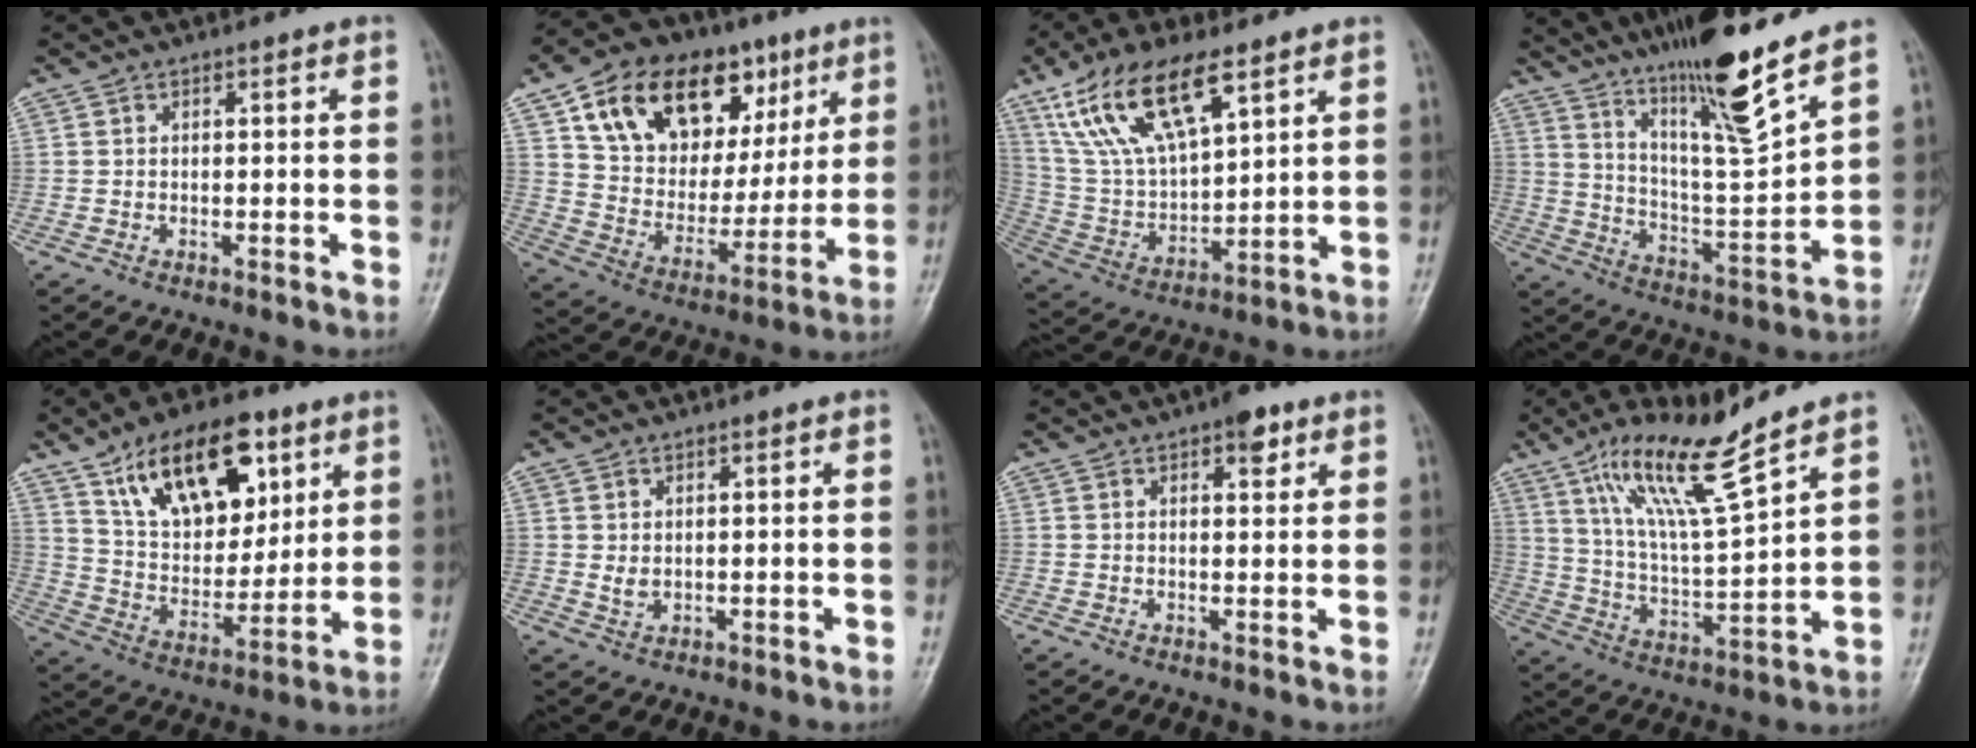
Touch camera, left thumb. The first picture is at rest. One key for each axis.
{"total": 24.8, "fx": 11.5, "fy": 15.6, "fz": 15.6, "tx": -0.214, "ty": -0.007, "tz": 0.195}
{"total": 18.0, "fx": 10.3, "fy": 7.4, "fz": 12.8, "tx": -0.226, "ty": -0.030, "tz": 0.207}
{"total": 16.9, "fx": 12.3, "fy": 1.2, "fz": 11.6, "tx": -0.181, "ty": -0.075, "tz": 0.218}
{"total": 20.7, "fx": 10.5, "fy": 11.2, "fz": 13.8, "tx": -0.171, "ty": -0.040, "tz": 0.187}
{"total": 1.8, "fx": 0.5, "fy": 1.2, "fz": 1.3, "tx": -0.019, "ty": -0.007, "tz": 0.015}
{"total": 4.2, "fx": 2.4, "fy": 1.9, "fz": 2.9, "tx": -0.024, "ty": -0.008, "tz": 0.029}
{"total": 14.7, "fx": 10.1, "fy": 1.8, "fz": 10.5, "tx": -0.189, "ty": -0.058, "tz": 0.197}